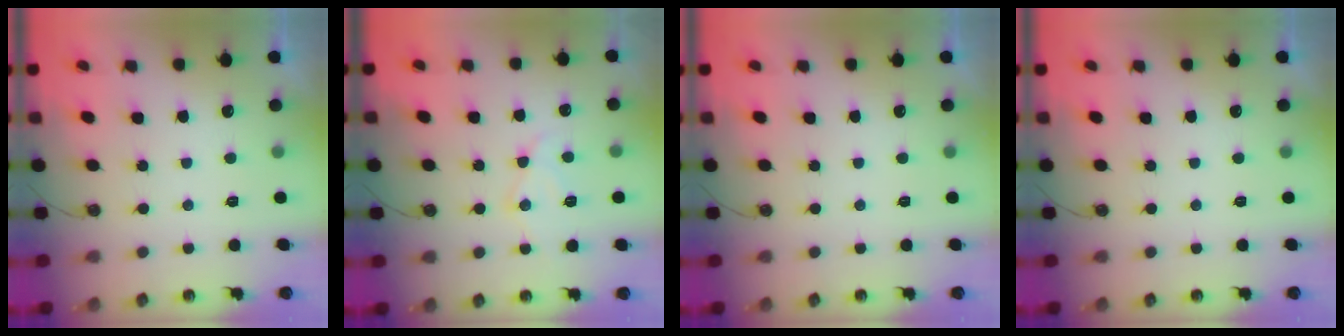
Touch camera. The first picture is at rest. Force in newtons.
{"total": 11.6, "press": 11.6, "slide": 0.8}
{"total": 0.0}
{"total": 0.0}